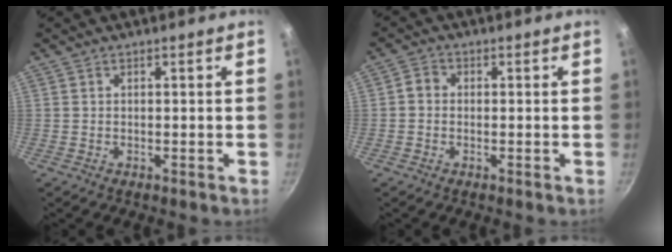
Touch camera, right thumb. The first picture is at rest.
{"total": 2.0, "force": [-0.4, 1.8, 1.0], "torque": [-0.016, 0.010, -0.015]}